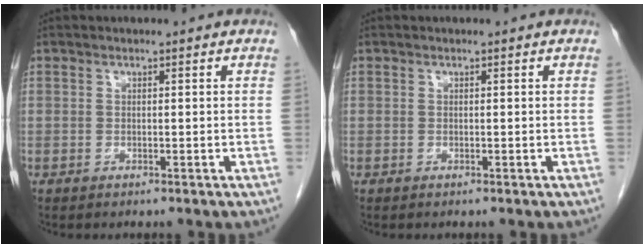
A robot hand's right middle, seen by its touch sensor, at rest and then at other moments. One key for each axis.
{"total": 0.0}